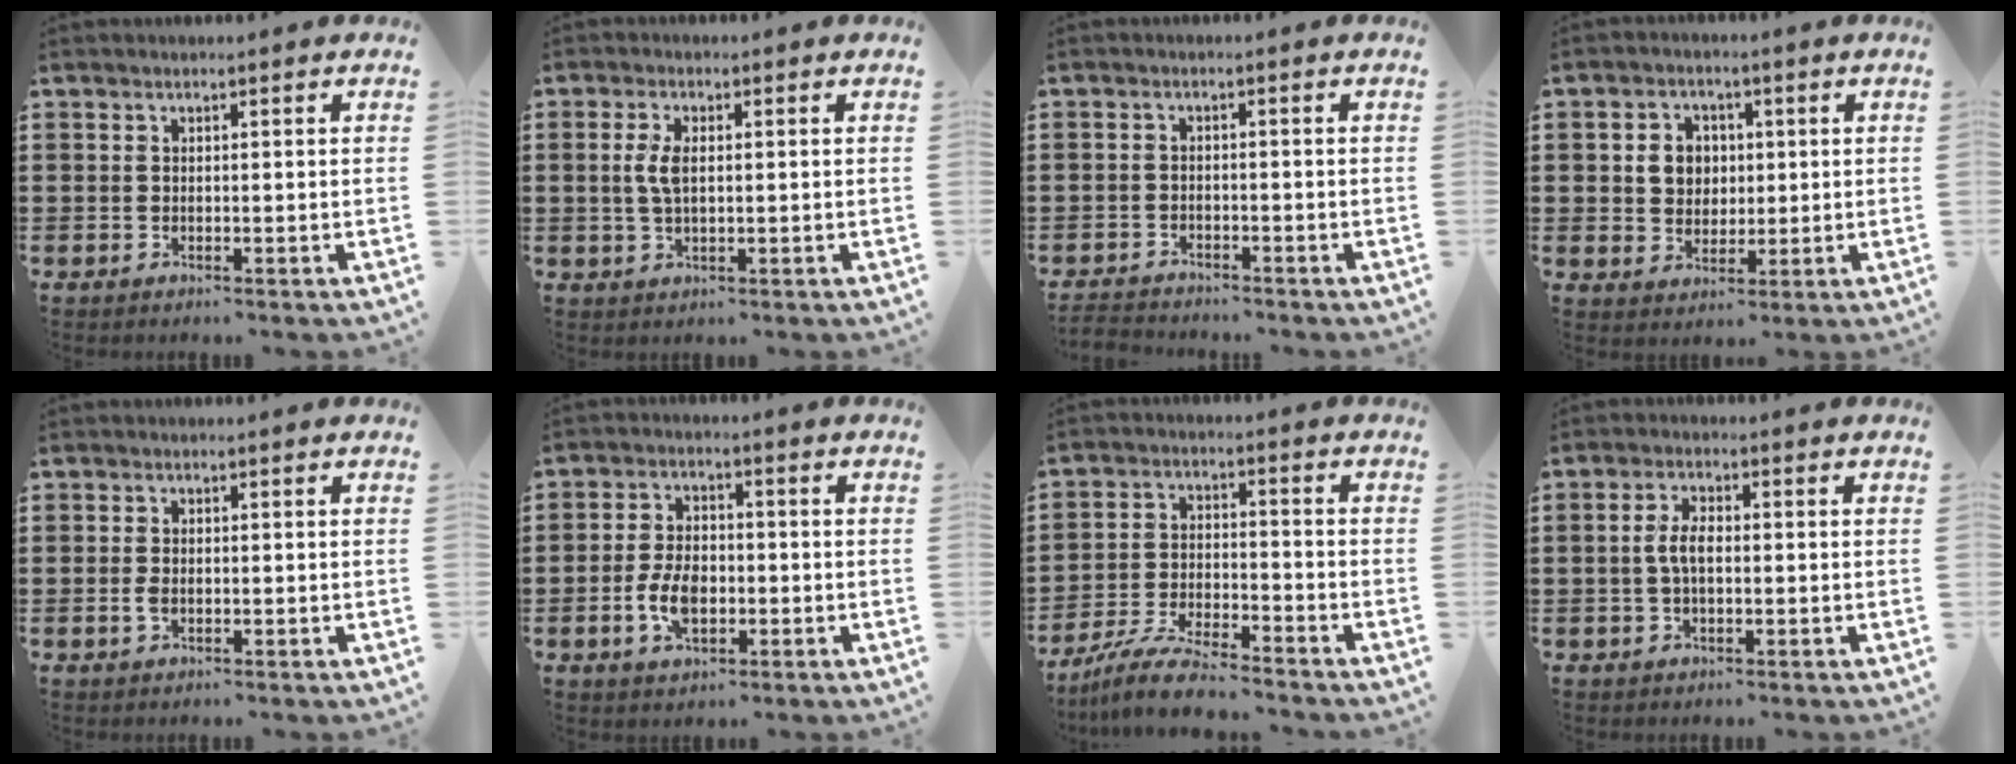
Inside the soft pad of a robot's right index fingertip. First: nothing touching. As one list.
[{"total": 4.1, "force": [0.5, 1.7, 3.7], "torque": [-0.090, 0.000, 0.002]}, {"total": 1.8, "force": [-1.8, 0.2, -0.1], "torque": [-0.004, 0.001, -0.040]}, {"total": 4.8, "force": [0.7, 4.3, 2.0], "torque": [-0.048, 0.012, 0.008]}, {"total": 1.4, "force": [-0.4, 0.8, 1.1], "torque": [-0.030, -0.003, -0.009]}, {"total": 5.5, "force": [-1.2, 3.4, 4.1], "torque": [-0.096, 0.003, -0.027]}, {"total": 6.8, "force": [-6.4, 0.3, 2.2], "torque": [-0.052, 0.002, -0.124]}, {"total": 3.8, "force": [-0.3, 1.7, 3.4], "torque": [-0.079, -0.001, -0.011]}]